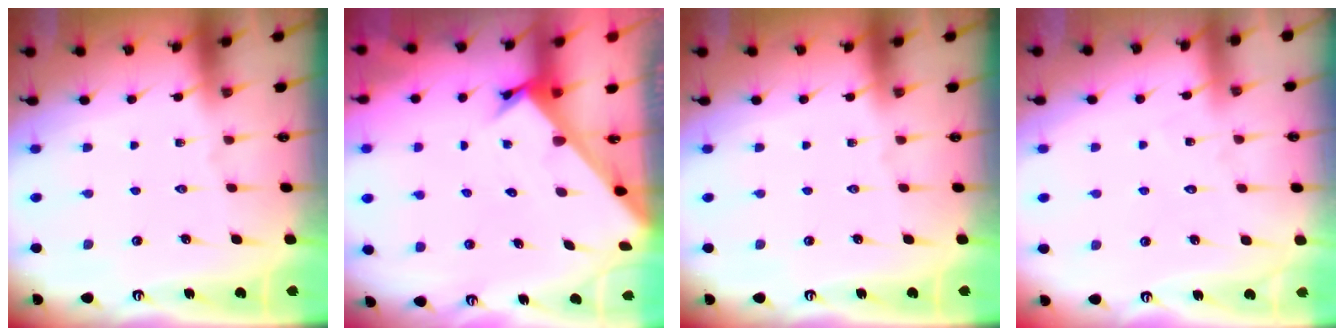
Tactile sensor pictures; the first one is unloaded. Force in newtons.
{"total": 2.6, "press": 2.6, "slide": 0.2}
{"total": 0.0}
{"total": 4.7, "press": 4.7, "slide": 0.4}